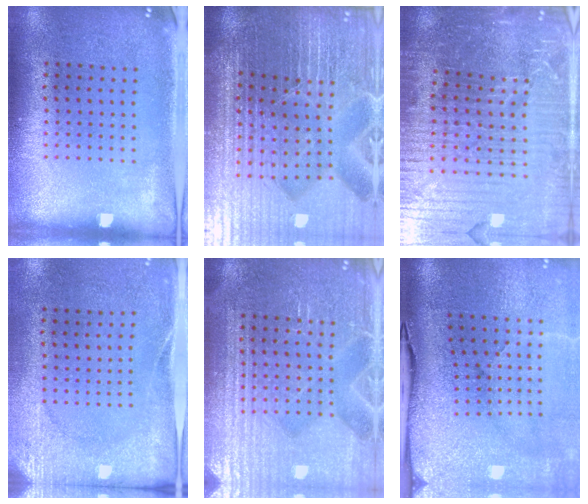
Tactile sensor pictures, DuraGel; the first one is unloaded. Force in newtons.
{"total": 7.0, "press": 6.1, "slide": 3.4}
{"total": 6.7, "press": 5.8, "slide": 3.3}
{"total": 2.7, "press": 2.1, "slide": 1.6}
{"total": 6.2, "press": 6.1, "slide": 0.8}
{"total": 5.0, "press": 3.9, "slide": 3.1}